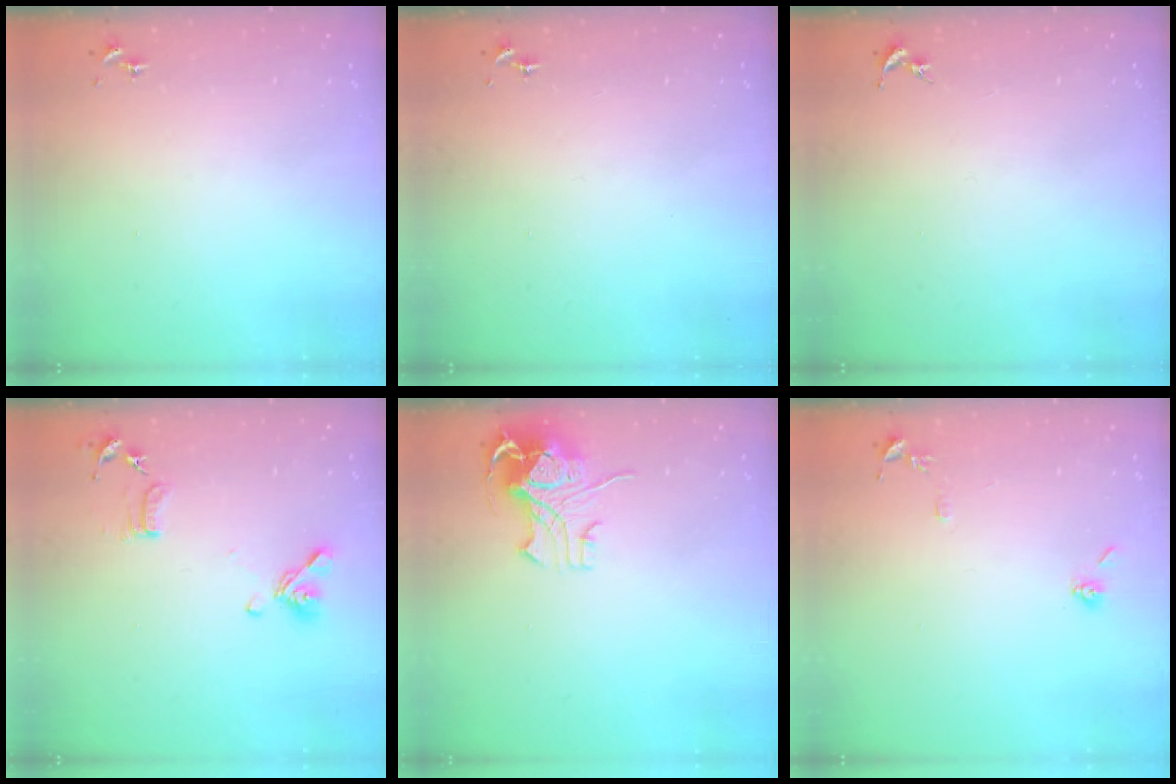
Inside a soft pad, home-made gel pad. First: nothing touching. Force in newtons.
{"total": 0.0}
{"total": 0.0}
{"total": 12.9, "press": 12.8, "slide": 1.9}
{"total": 10.7, "press": 10.6, "slide": 1.4}
{"total": 7.2, "press": 7.2, "slide": 0.8}